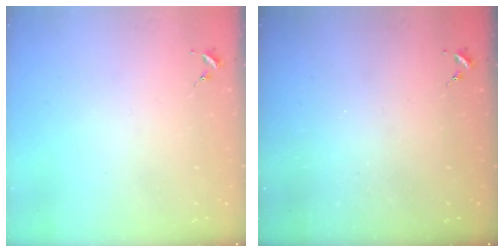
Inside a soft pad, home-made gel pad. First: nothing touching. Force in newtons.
{"total": 0.0}